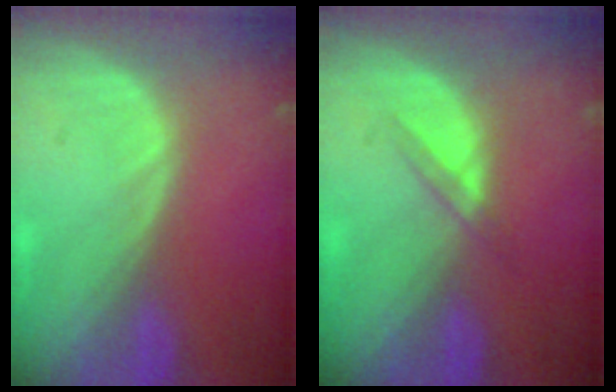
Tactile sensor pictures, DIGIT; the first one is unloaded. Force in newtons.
{"total": 2.3, "press": 2.0, "slide": 1.0}